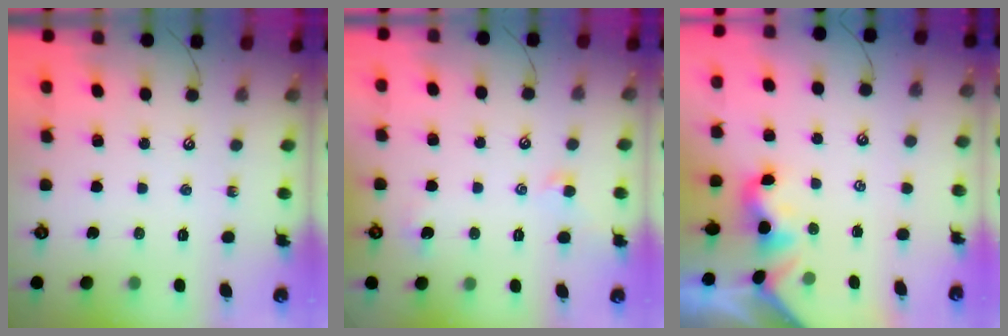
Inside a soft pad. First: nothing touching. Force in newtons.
{"total": 1.4, "press": 1.3, "slide": 0.6}
{"total": 1.8, "press": 1.8, "slide": 0.5}